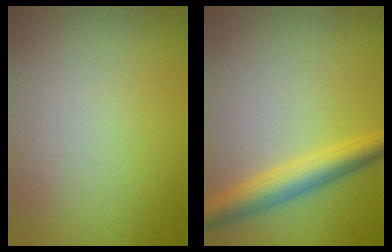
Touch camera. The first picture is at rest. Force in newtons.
{"total": 4.0, "press": 4.0, "slide": 0.3}